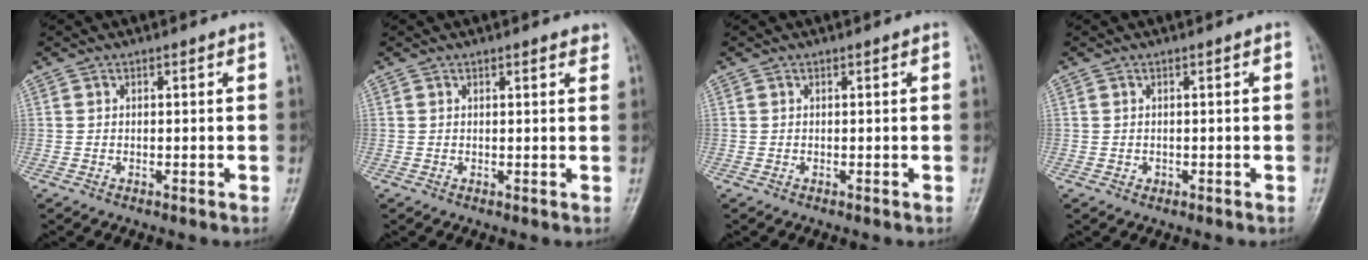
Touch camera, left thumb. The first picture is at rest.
{"total": 1.8, "force": [1.4, 0.5, 1.1], "torque": [-0.008, -0.001, 0.014]}
{"total": 0.0}
{"total": 0.6, "force": [-0.2, 0.6, 0.1], "torque": [0.001, 0.006, -0.001]}